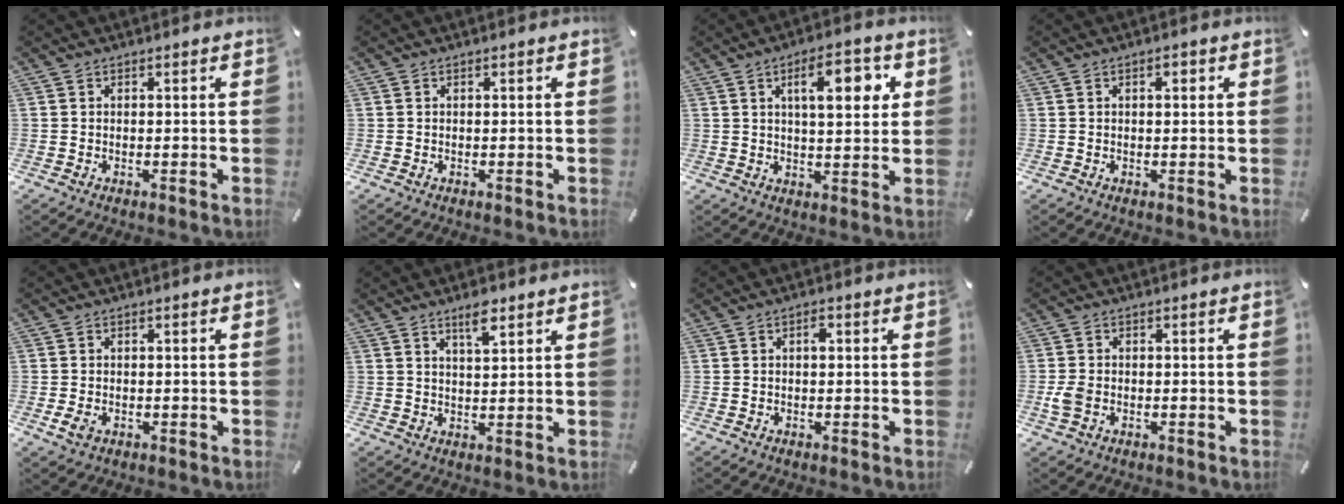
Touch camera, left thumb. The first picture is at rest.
{"total": 0.0}
{"total": 10.7, "force": [4.0, 4.2, 9.0], "torque": [-0.133, -0.007, 0.058]}
{"total": 1.6, "force": [0.5, 0.8, 1.3], "torque": [-0.019, 0.005, 0.004]}
{"total": 2.2, "force": [-0.9, 1.5, 1.4], "torque": [-0.037, -0.002, -0.019]}
{"total": 5.2, "force": [3.4, 1.6, 3.6], "torque": [-0.061, -0.007, 0.057]}
{"total": 1.6, "force": [0.2, 0.8, 1.4], "torque": [-0.020, 0.004, 0.000]}
{"total": 3.6, "force": [-0.8, 2.7, 2.3], "torque": [-0.045, 0.004, -0.014]}